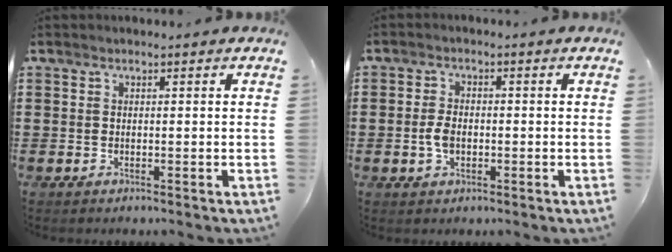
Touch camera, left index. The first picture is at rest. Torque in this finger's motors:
{"motor_torque": [0.72, 0.65, 0.36, 0.09]}